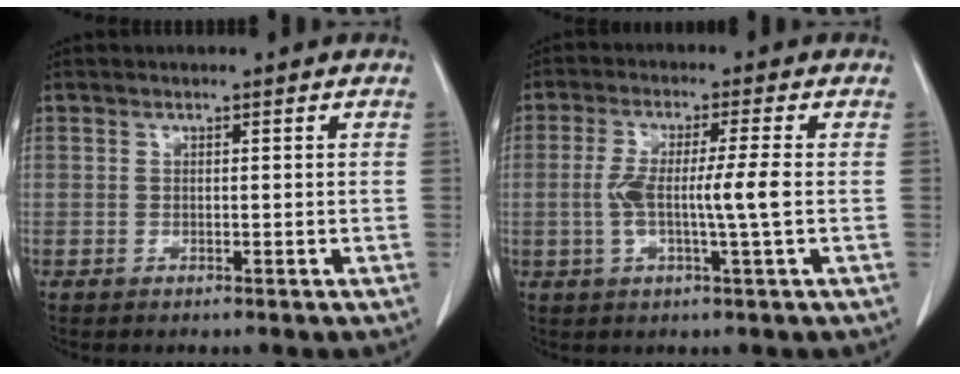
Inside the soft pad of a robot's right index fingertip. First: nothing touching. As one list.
[{"total": 7.0, "force": [-0.7, -0.4, 6.9], "torque": [-0.134, 0.002, -0.012]}]